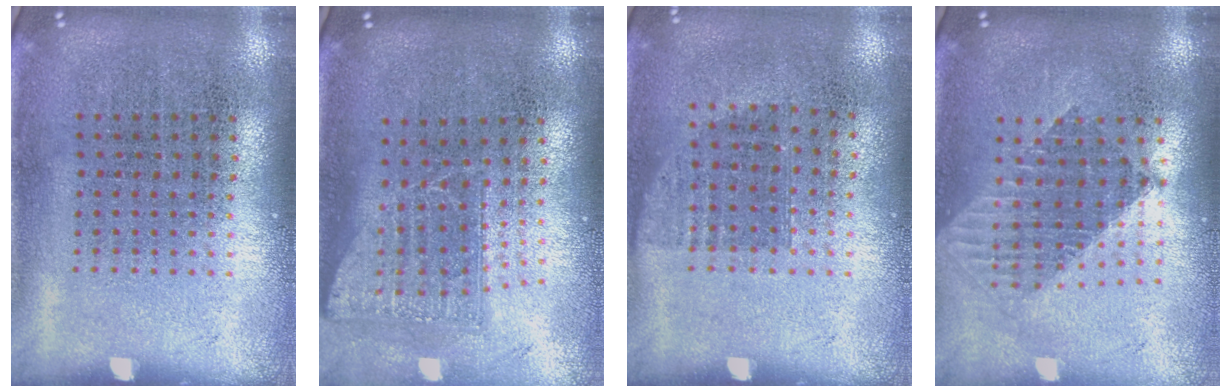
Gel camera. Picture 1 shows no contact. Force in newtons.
{"total": 1.7, "press": 1.3, "slide": 1.1}
{"total": 0.8, "press": 0.6, "slide": 0.4}
{"total": 1.5, "press": 1.3, "slide": 0.7}